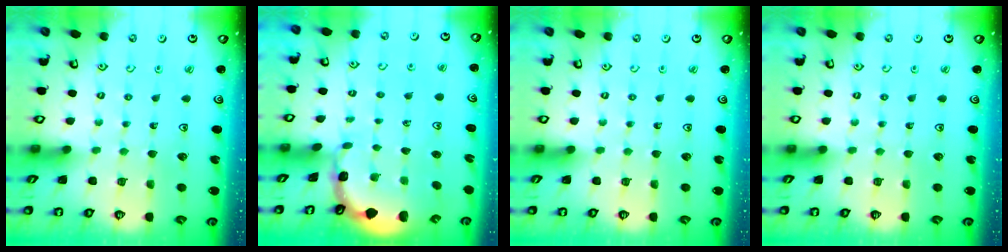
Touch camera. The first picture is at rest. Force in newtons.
{"total": 1.5, "press": 1.5, "slide": 0.1}
{"total": 0.0}
{"total": 0.0}